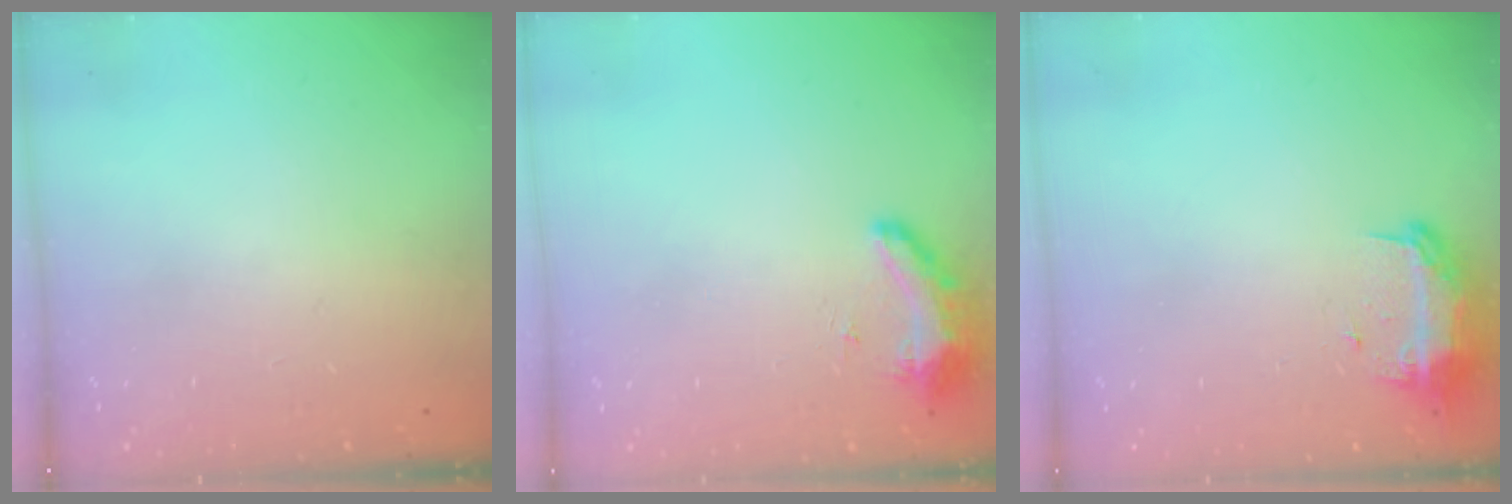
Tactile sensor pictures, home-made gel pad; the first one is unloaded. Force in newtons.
{"total": 8.3, "press": 8.2, "slide": 1.6}
{"total": 9.4, "press": 9.4, "slide": 0.7}